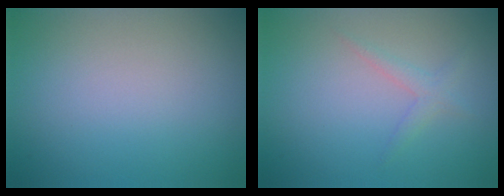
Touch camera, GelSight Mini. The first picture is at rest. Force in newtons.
{"total": 1.3, "press": 1.3, "slide": 0.2}